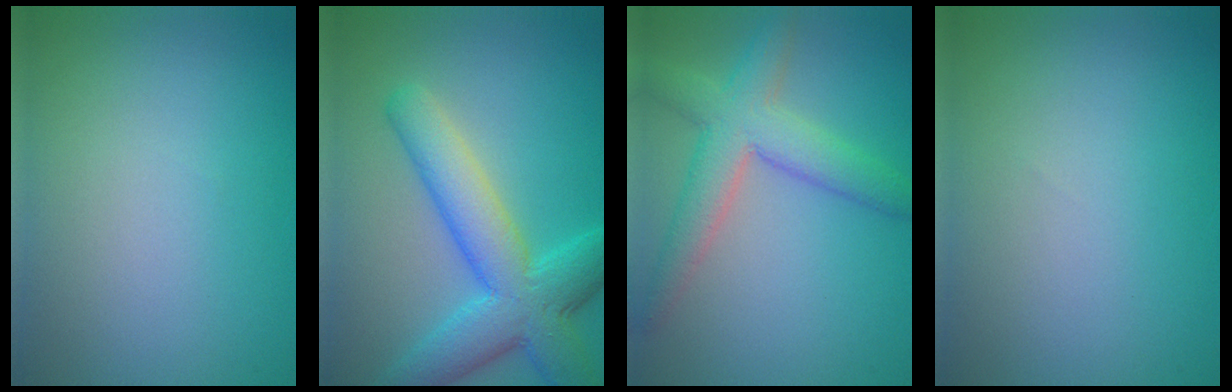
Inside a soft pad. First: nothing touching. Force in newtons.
{"total": 7.5, "press": 7.5, "slide": 0.2}
{"total": 5.5, "press": 5.5, "slide": 0.3}
{"total": 0.0}